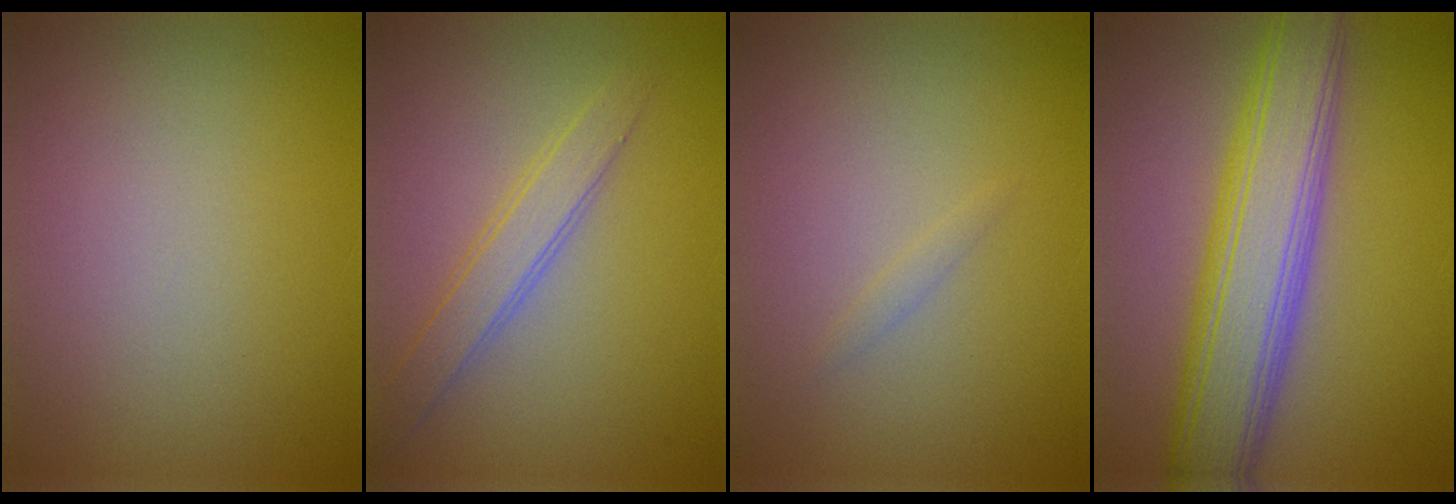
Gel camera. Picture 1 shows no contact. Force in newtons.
{"total": 2.6, "press": 2.6, "slide": 0.1}
{"total": 0.6, "press": 0.6, "slide": 0.0}
{"total": 8.0, "press": 8.0, "slide": 0.2}